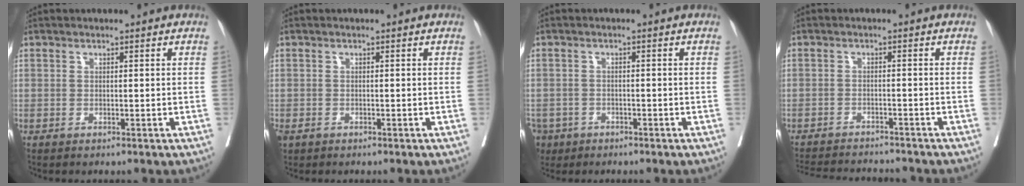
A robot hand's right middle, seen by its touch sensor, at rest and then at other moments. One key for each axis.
{"total": 1.1, "fx": -0.6, "fy": 0.8, "fz": 0.5, "tx": -0.012, "ty": 0.001, "tz": -0.007}
{"total": 5.4, "fx": -3.5, "fy": 4.0, "fz": 1.1, "tx": -0.026, "ty": 0.002, "tz": -0.058}
{"total": 11.8, "fx": -11.1, "fy": 1.9, "fz": 3.5, "tx": -0.062, "ty": -0.001, "tz": -0.152}